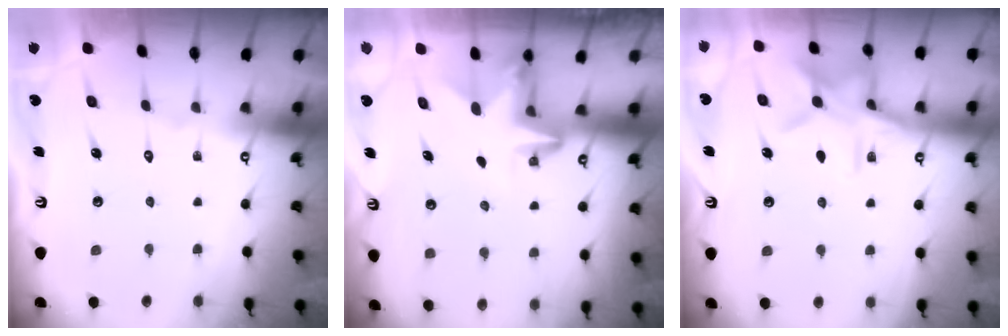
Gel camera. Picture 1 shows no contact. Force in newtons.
{"total": 3.4, "press": 3.4, "slide": 0.1}
{"total": 11.3, "press": 11.2, "slide": 0.7}